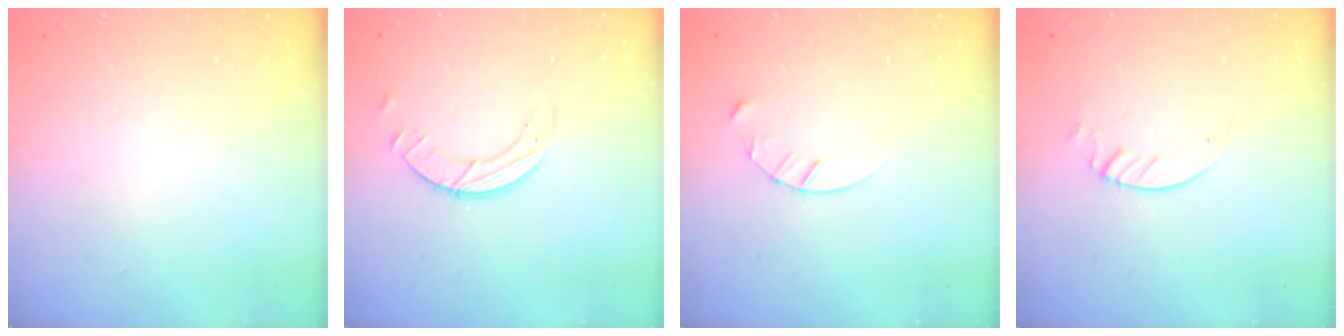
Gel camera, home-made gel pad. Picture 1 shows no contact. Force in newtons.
{"total": 3.9, "press": 3.9, "slide": 0.4}
{"total": 4.1, "press": 4.1, "slide": 0.5}
{"total": 2.3, "press": 2.3, "slide": 0.2}